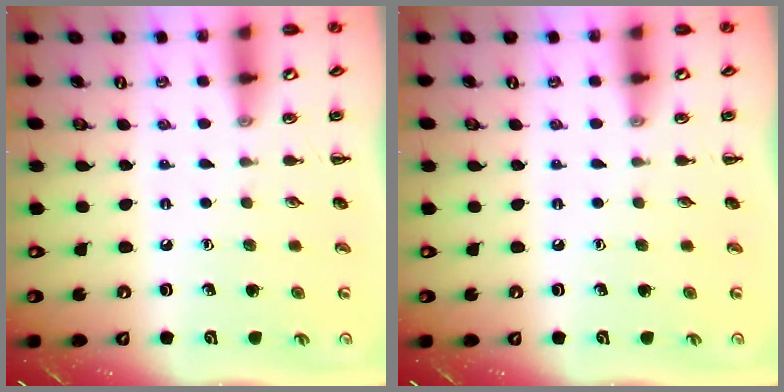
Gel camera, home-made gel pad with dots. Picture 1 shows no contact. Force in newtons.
{"total": 0.0}